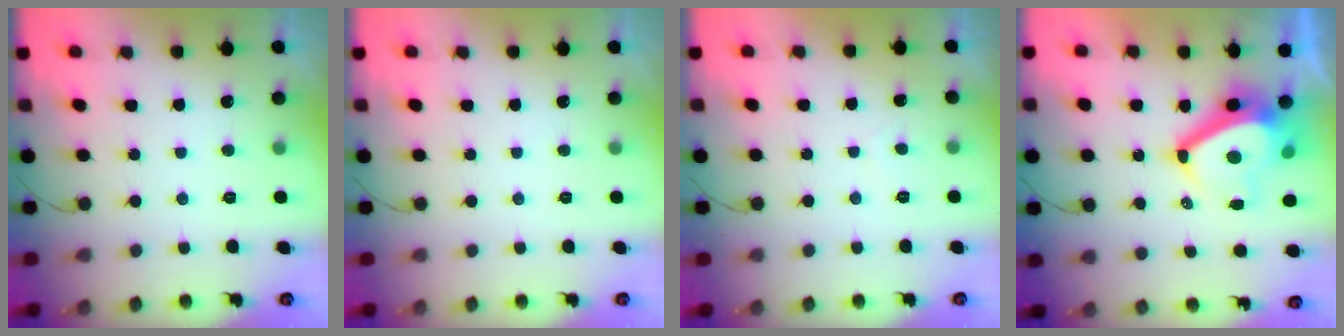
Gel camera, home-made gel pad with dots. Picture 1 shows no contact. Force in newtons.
{"total": 0.0}
{"total": 0.0}
{"total": 11.9, "press": 11.3, "slide": 3.6}